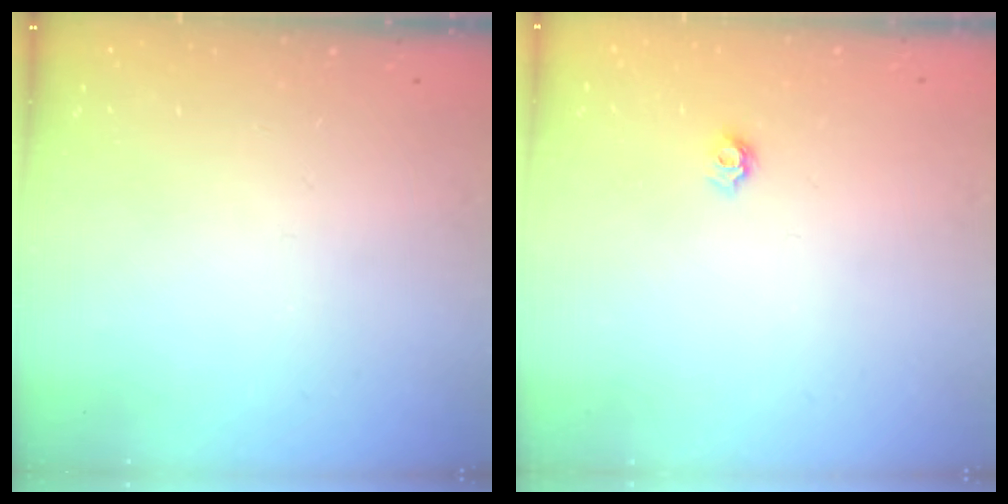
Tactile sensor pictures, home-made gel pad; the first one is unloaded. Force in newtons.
{"total": 4.6, "press": 4.6, "slide": 0.6}